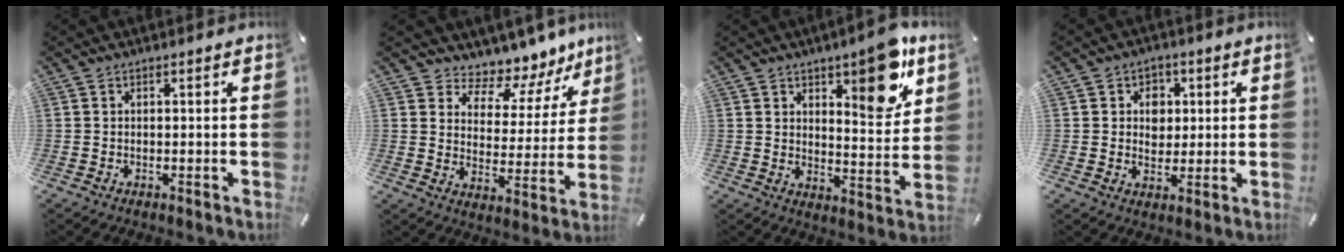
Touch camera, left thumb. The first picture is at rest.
{"total": 8.4, "force": [6.9, 4.7, 1.3], "torque": [-0.015, -0.083, 0.116]}
{"total": 13.1, "force": [7.8, 5.6, 8.9], "torque": [-0.091, -0.049, 0.126]}
{"total": 5.5, "force": [0.8, 5.0, 2.2], "torque": [-0.023, -0.001, 0.009]}